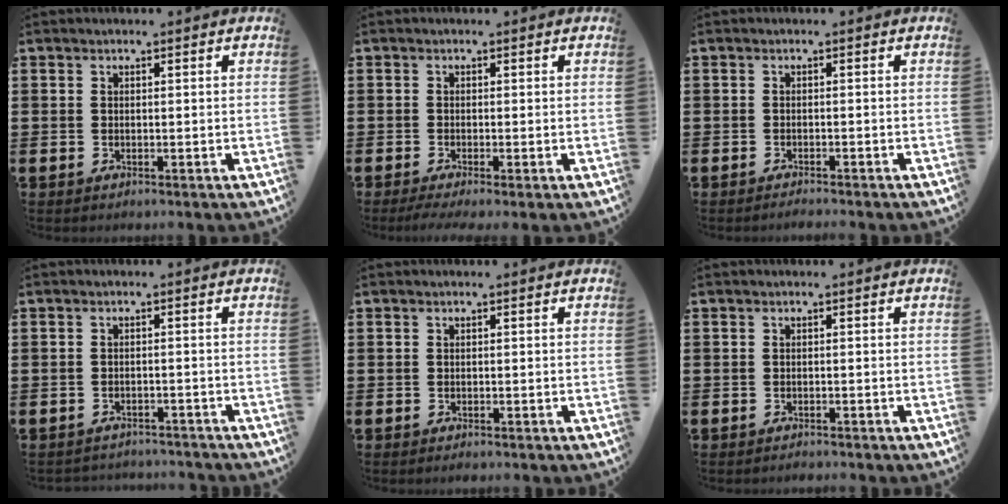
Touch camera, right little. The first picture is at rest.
{"total": 1.1, "force": [-0.3, 0.1, 1.0], "torque": [-0.018, -0.003, -0.006]}
{"total": 0.8, "force": [-0.8, -0.1, 0.2], "torque": [-0.004, -0.002, -0.016]}
{"total": 1.6, "force": [-1.6, 0.0, -0.1], "torque": [-0.003, 0.002, -0.036]}
{"total": 0.0}
{"total": 0.6, "force": [-0.6, 0.0, 0.0], "torque": [-0.001, -0.002, -0.012]}